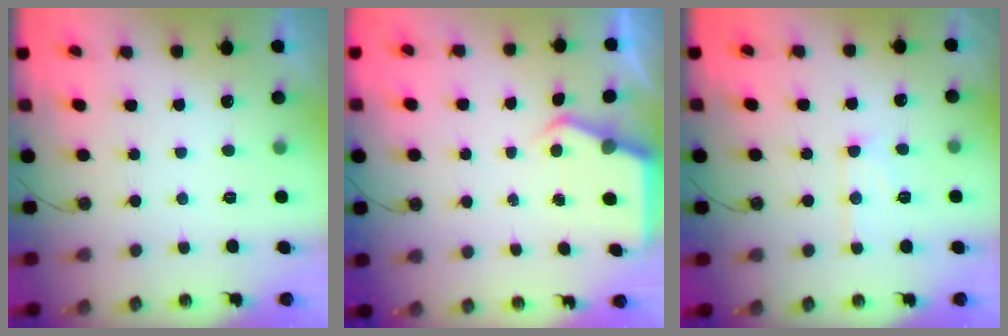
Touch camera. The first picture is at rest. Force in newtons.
{"total": 3.9, "press": 3.9, "slide": 0.5}
{"total": 9.4, "press": 9.4, "slide": 0.9}